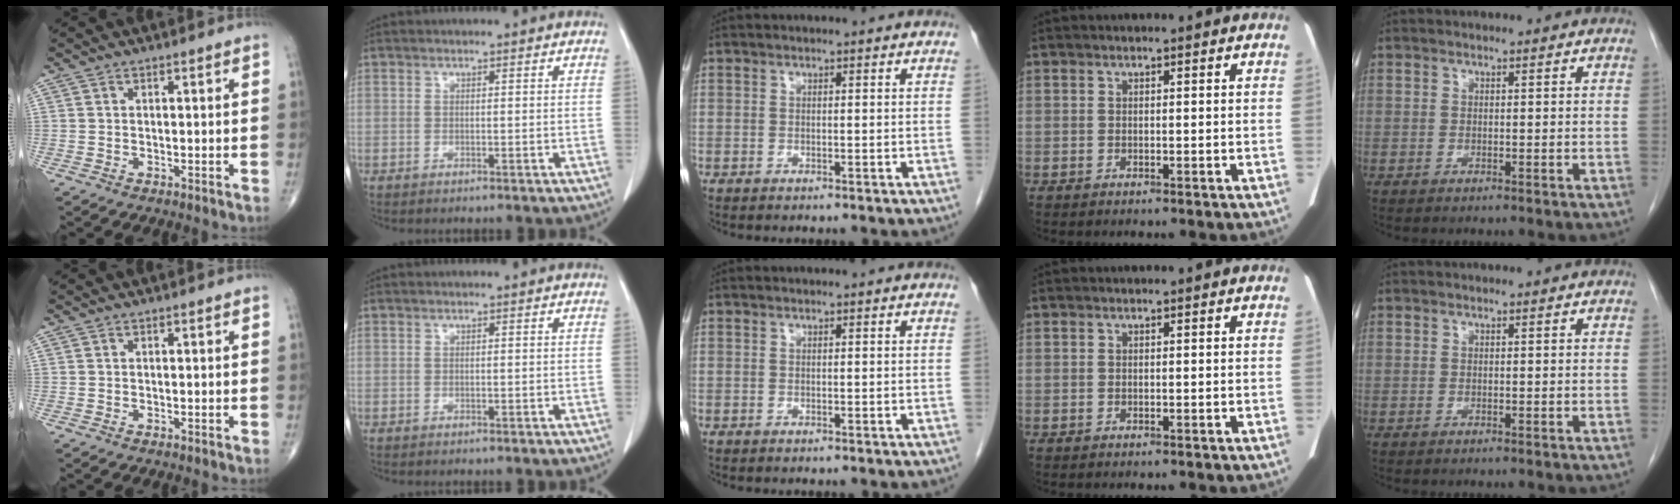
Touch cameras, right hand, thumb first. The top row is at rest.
{}